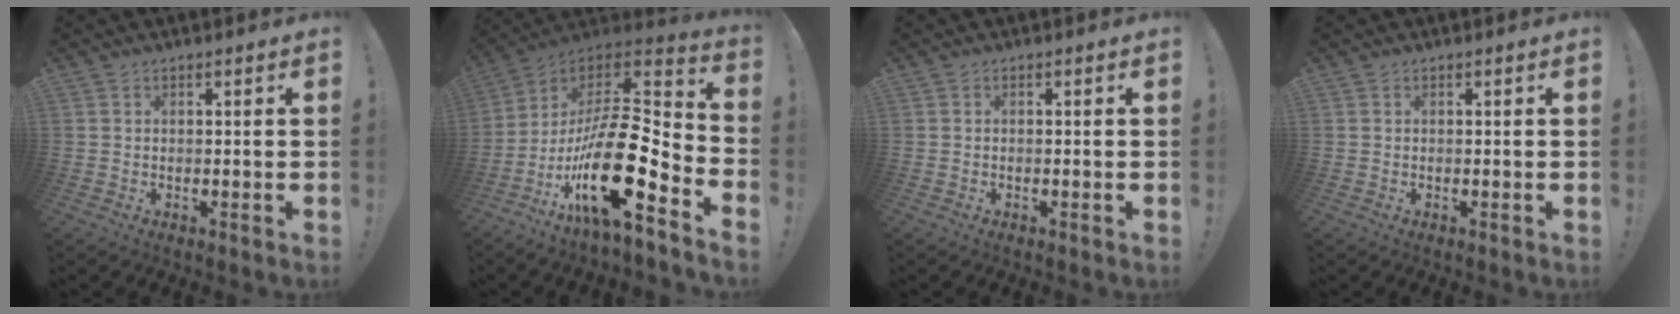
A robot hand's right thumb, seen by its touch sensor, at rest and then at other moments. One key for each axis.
{"total": 22.9, "fx": -8.1, "fy": 6.8, "fz": 20.3, "tx": -0.364, "ty": 0.024, "tz": -0.138}
{"total": 0.0}
{"total": 0.0}